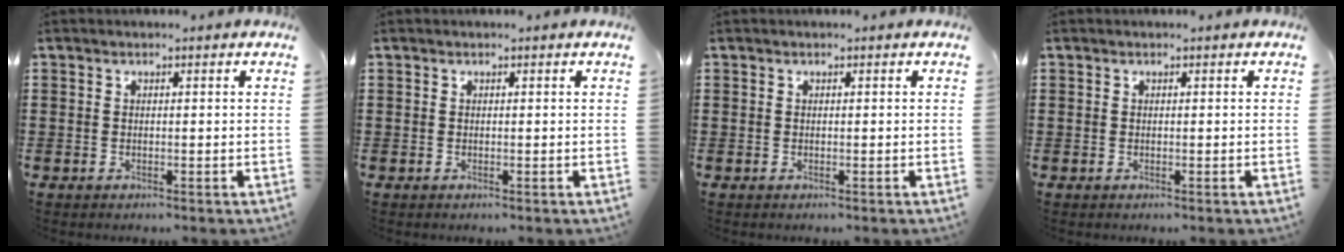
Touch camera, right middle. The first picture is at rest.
{"total": 0.0}
{"total": 0.0}
{"total": 0.0}